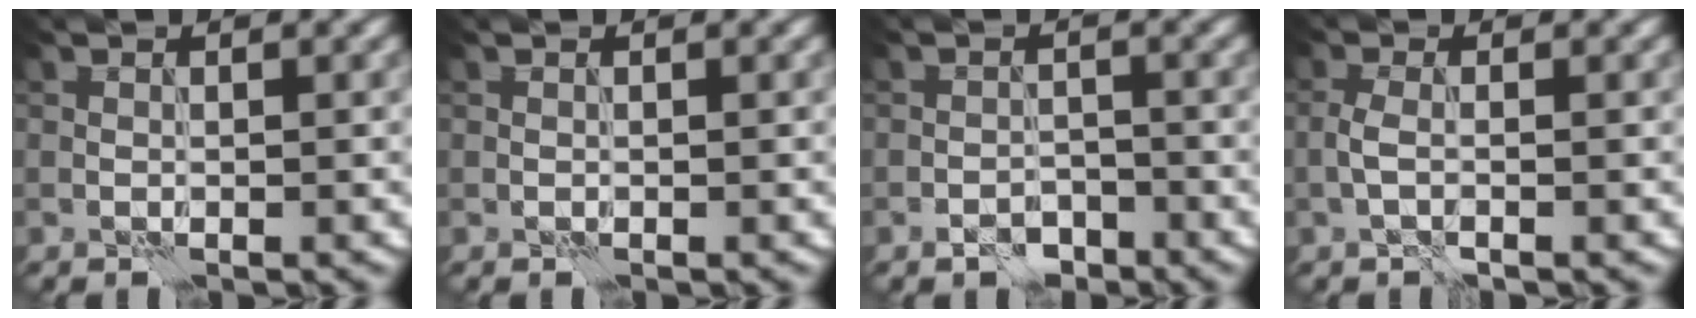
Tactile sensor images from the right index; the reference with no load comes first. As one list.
[{"total": 0.0}, {"total": 2.0, "force": [-1.5, 1.1, 0.8], "torque": [-0.008, 0.006, -0.027]}, {"total": 1.5, "force": [-0.4, 0.6, 1.4], "torque": [-0.033, 0.002, -0.012]}]